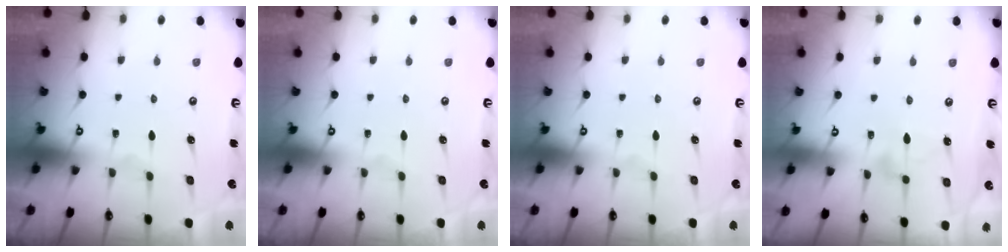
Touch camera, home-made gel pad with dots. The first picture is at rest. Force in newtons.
{"total": 0.0}
{"total": 0.0}
{"total": 6.2, "press": 6.2, "slide": 0.4}